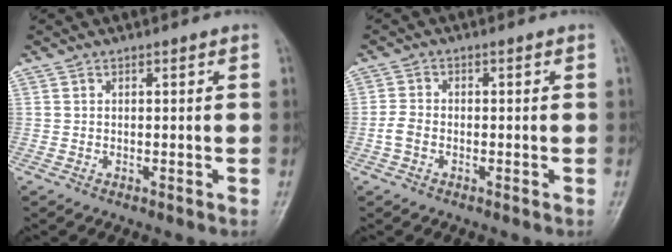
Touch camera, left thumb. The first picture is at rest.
{"total": 2.9, "force": [-1.1, 2.0, 1.8], "torque": [-0.038, 0.008, -0.025]}